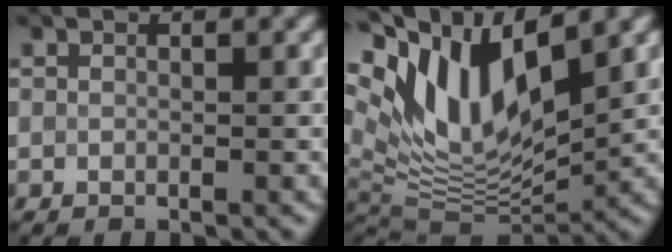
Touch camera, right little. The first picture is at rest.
{"total": 12.1, "force": [5.5, 4.6, 9.7], "torque": [-0.185, 0.007, 0.101]}